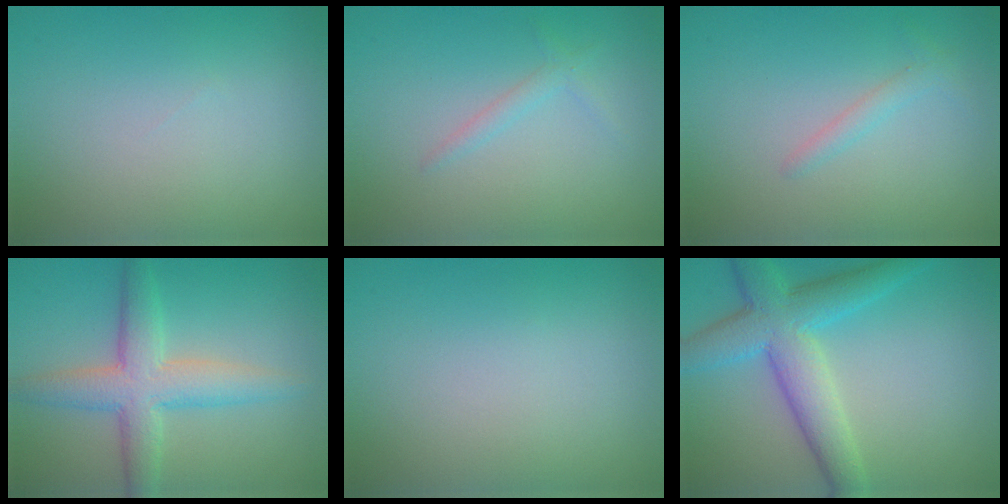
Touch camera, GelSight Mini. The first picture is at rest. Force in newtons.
{"total": 1.1, "press": 1.1, "slide": 0.1}
{"total": 1.2, "press": 1.2, "slide": 0.1}
{"total": 5.0, "press": 5.0, "slide": 0.3}
{"total": 0.0}
{"total": 6.5, "press": 6.5, "slide": 0.1}